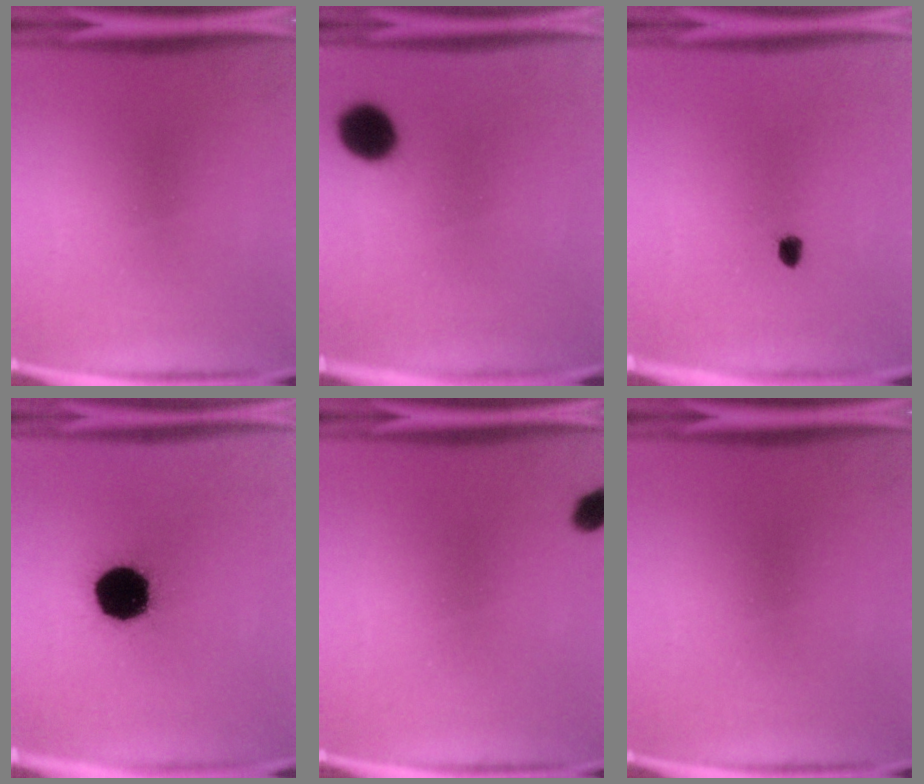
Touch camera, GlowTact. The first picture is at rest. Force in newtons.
{"total": 8.1}
{"total": 1.5}
{"total": 19.2}
{"total": 2.7}
{"total": 0.0}